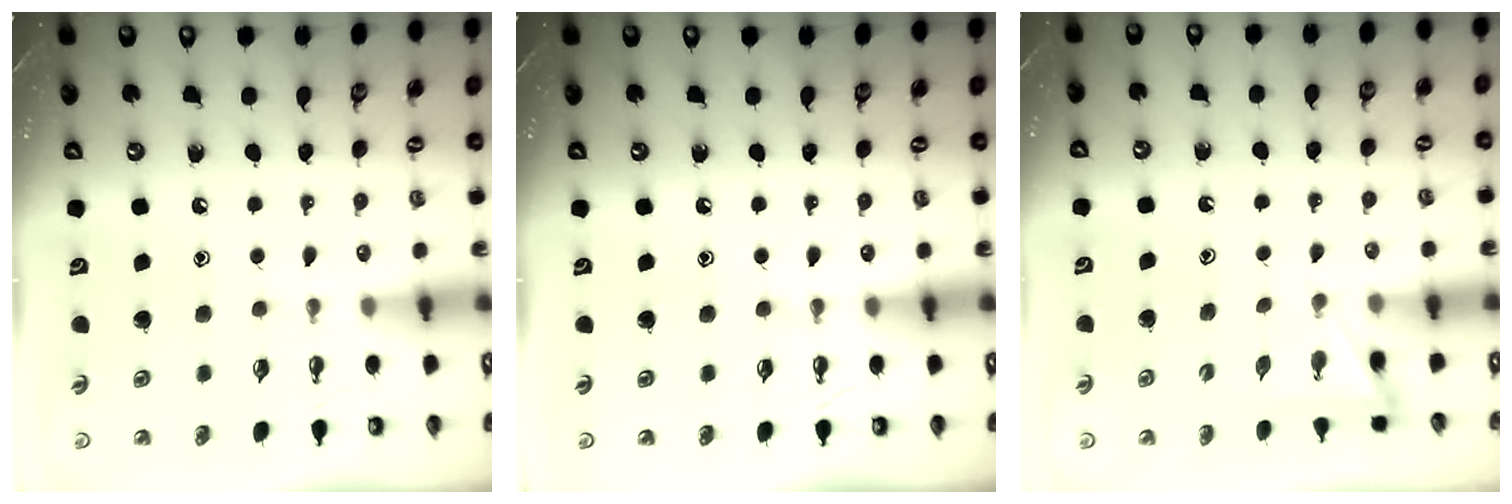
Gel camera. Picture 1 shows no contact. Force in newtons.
{"total": 0.0}
{"total": 3.1, "press": 3.0, "slide": 0.3}